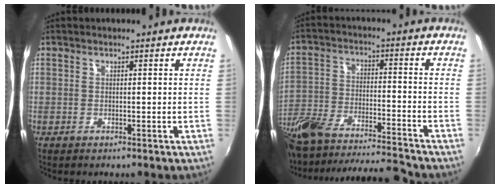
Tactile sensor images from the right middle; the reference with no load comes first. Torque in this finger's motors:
{"motor_torque": [1.07, -1.07, 0.61, 0.21]}